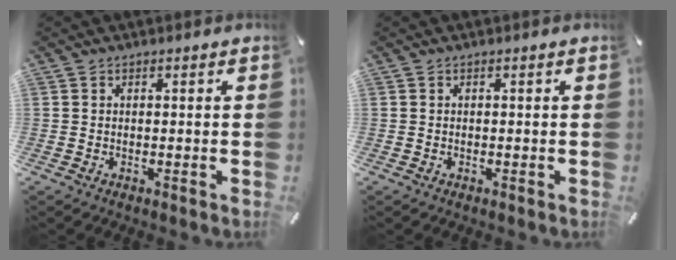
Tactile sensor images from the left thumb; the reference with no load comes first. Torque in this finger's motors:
{"motor_torque": [0.00, 0.00, -0.21, 0.21, 0.00]}